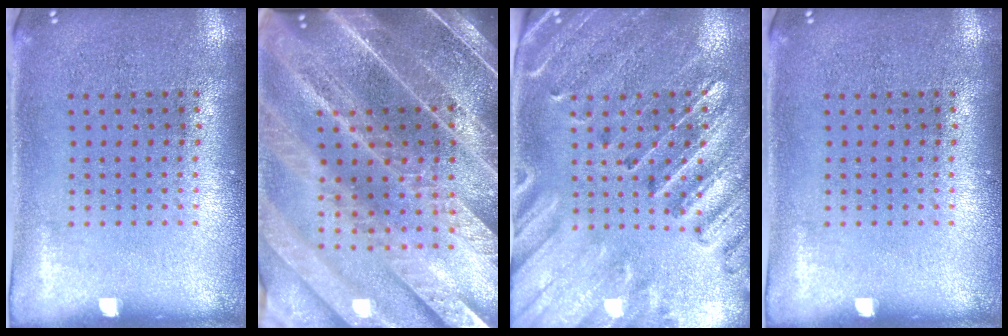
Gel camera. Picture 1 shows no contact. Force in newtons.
{"total": 5.5, "press": 4.7, "slide": 2.9}
{"total": 2.9, "press": 2.7, "slide": 1.0}
{"total": 0.0}